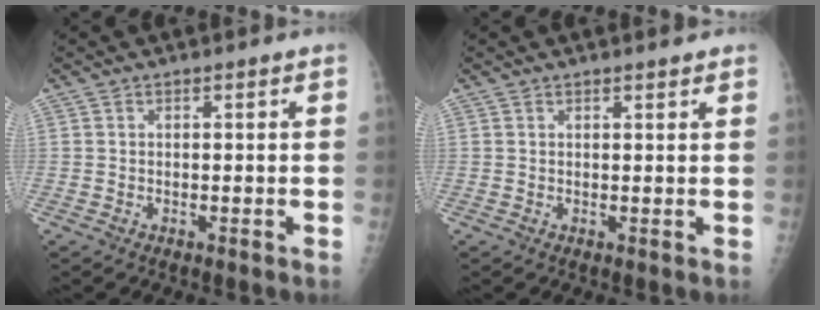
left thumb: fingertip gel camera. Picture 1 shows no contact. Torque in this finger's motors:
{"motor_torque": [0.12, -0.28, -0.14, -0.09, 0.00]}